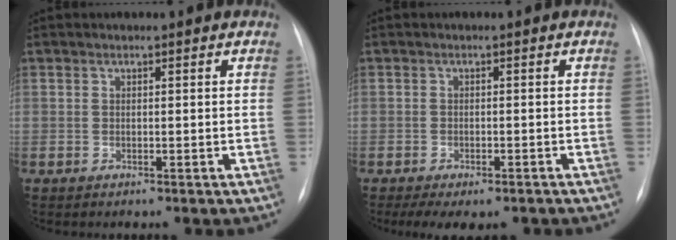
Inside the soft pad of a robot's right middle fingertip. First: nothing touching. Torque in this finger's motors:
{"motor_torque": [0.14, -0.37, -0.20, -0.07]}